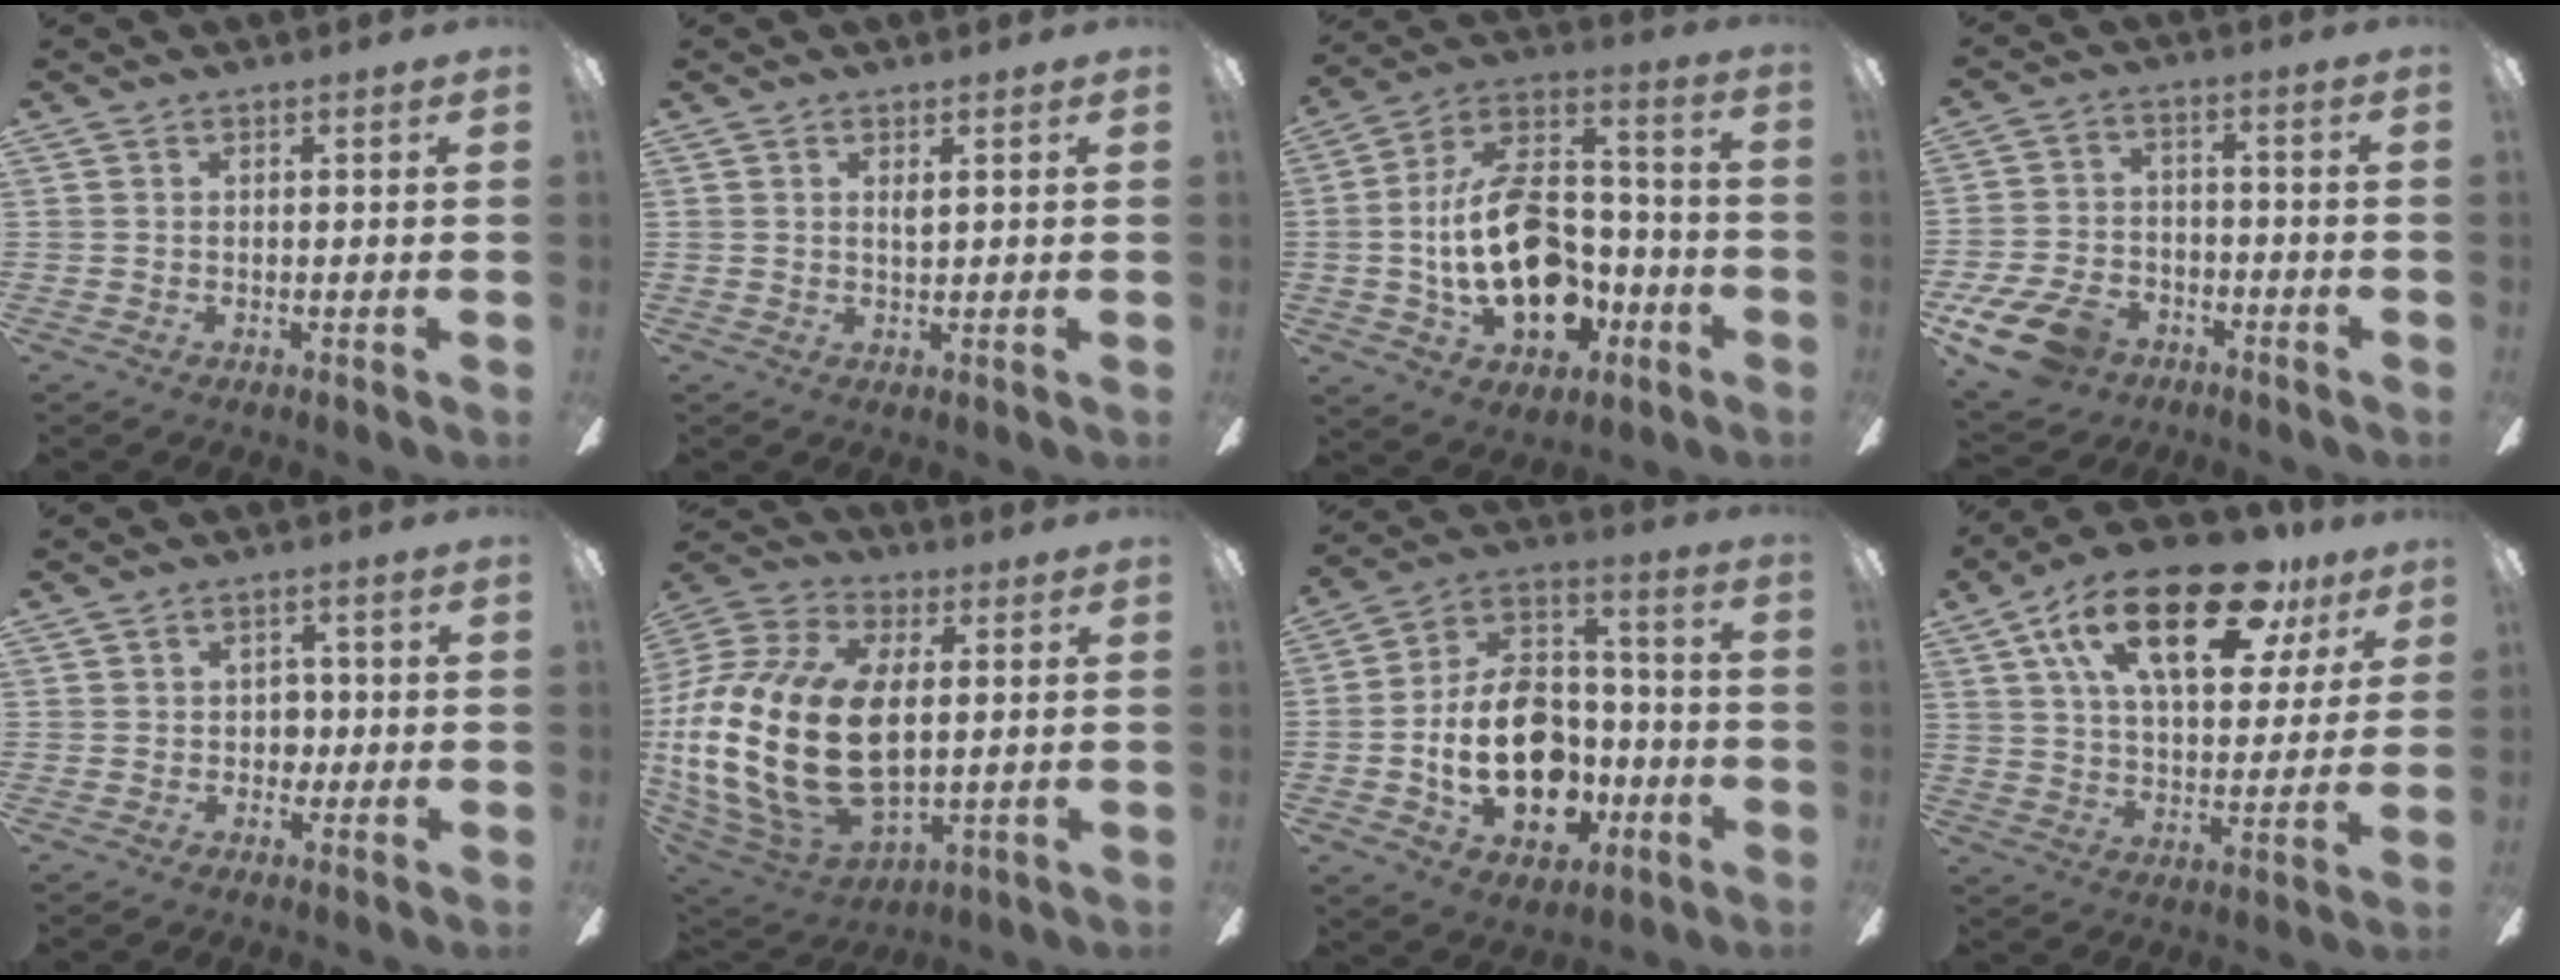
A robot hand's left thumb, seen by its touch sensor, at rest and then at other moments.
{"total": 1.4, "force": [0.6, 0.2, 1.2], "torque": [-0.026, 0.000, 0.009]}
{"total": 21.9, "force": [-3.4, 13.6, 16.8], "torque": [-0.325, 0.024, -0.048]}
{"total": 12.5, "force": [-7.9, 7.1, 6.6], "torque": [-0.149, 0.044, -0.145]}
{"total": 3.6, "force": [-0.1, 3.0, 2.0], "torque": [-0.034, 0.008, -0.005]}
{"total": 27.5, "force": [-0.4, 16.6, 21.9], "torque": [-0.496, 0.007, -0.004]}
{"total": 20.0, "force": [-4.6, 13.8, 13.7], "torque": [-0.256, 0.026, -0.069]}
{"total": 24.4, "force": [12.9, 10.6, 17.7], "torque": [-0.282, -0.043, 0.212]}